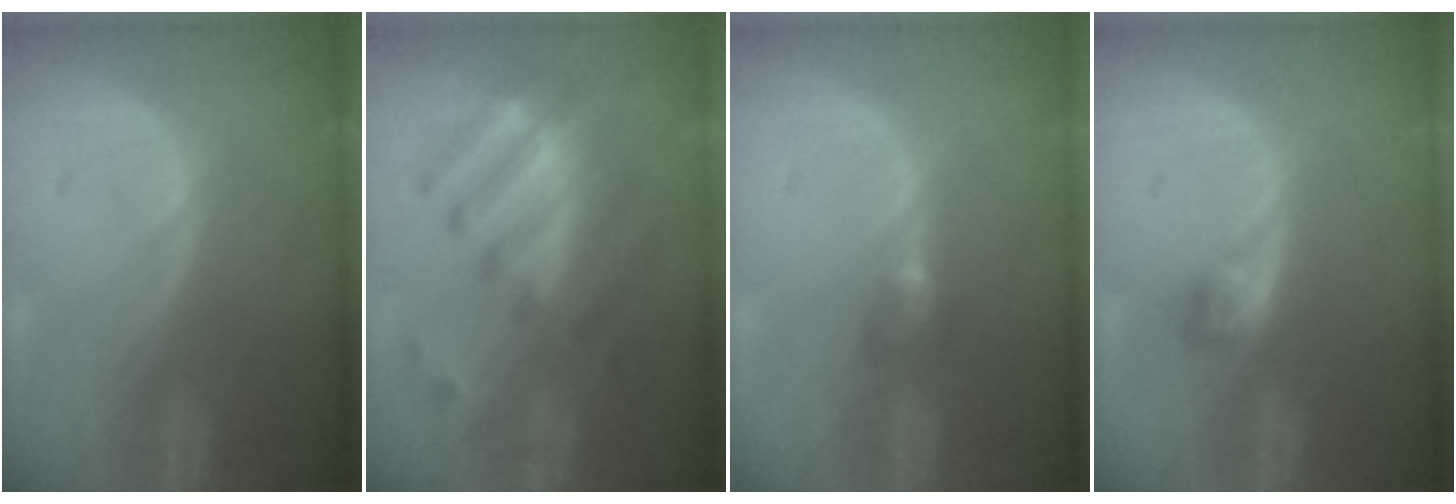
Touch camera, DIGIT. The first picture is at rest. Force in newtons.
{"total": 8.3, "press": 8.3, "slide": 0.7}
{"total": 2.9, "press": 2.5, "slide": 1.5}
{"total": 2.4, "press": 2.2, "slide": 1.0}